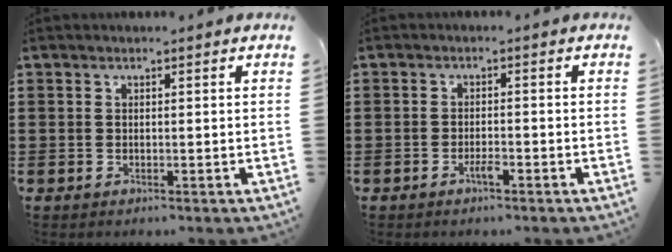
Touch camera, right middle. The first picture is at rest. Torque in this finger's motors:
{"motor_torque": [2.15, -0.01, 0.16, 0.03]}